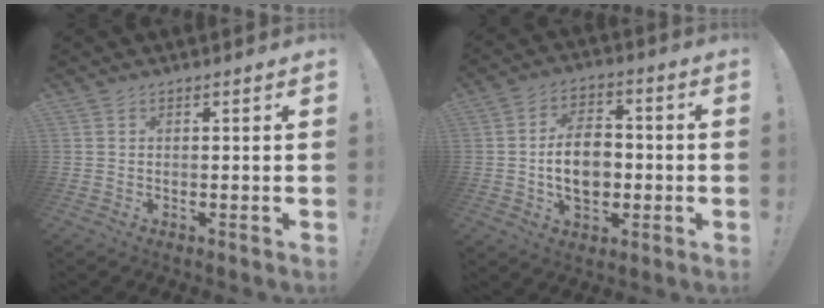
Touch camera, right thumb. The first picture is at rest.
{"total": 13.1, "force": [-1.3, 8.9, 9.5], "torque": [-0.166, 0.010, -0.025]}